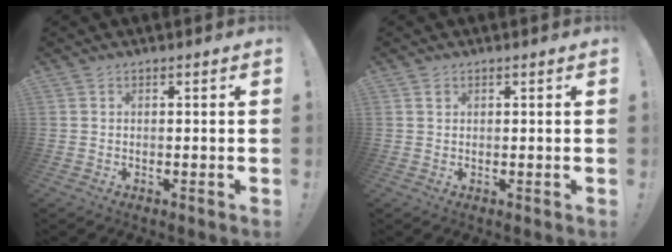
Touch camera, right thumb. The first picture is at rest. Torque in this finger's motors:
{"motor_torque": [0.11, 0.03, 0.02, 0.14, -0.12]}